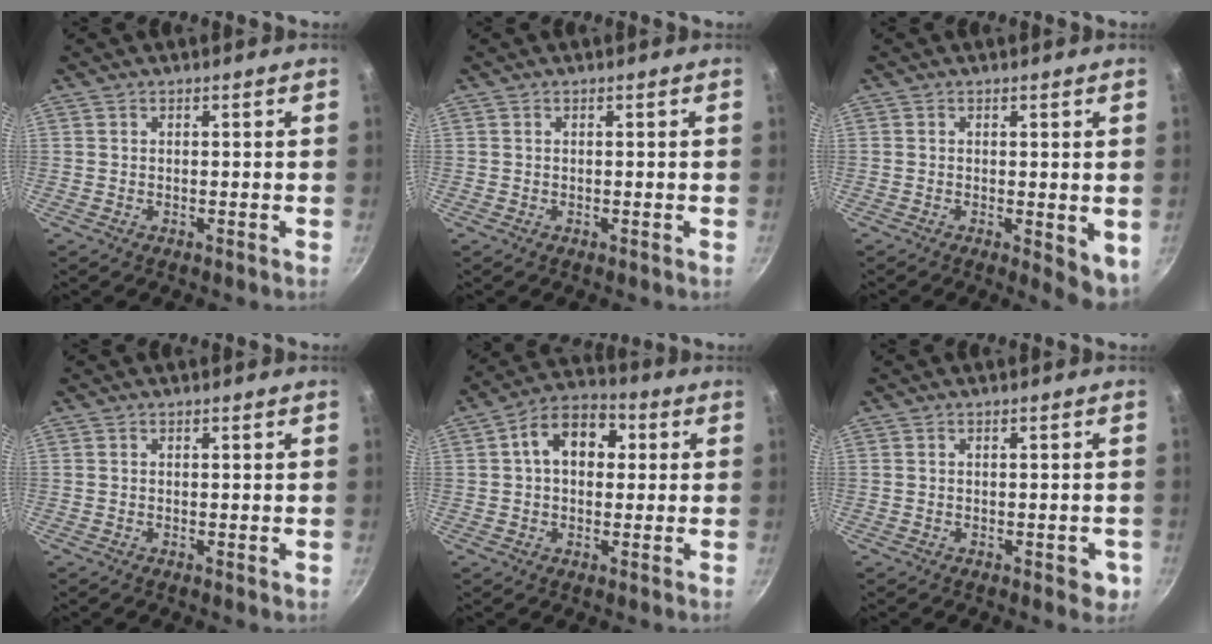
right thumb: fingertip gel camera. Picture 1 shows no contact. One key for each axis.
{"total": 0.0}
{"total": 5.5, "fx": -0.6, "fy": 2.4, "fz": 4.9, "tx": -0.051, "ty": -0.006, "tz": -0.004}
{"total": 0.0}
{"total": 10.8, "fx": 2.1, "fy": 7.6, "fz": 7.4, "tx": -0.078, "ty": 0.023, "tz": 0.016}
{"total": 3.3, "fx": -0.9, "fy": 1.9, "fz": 2.5, "tx": -0.013, "ty": 0.005, "tz": -0.011}